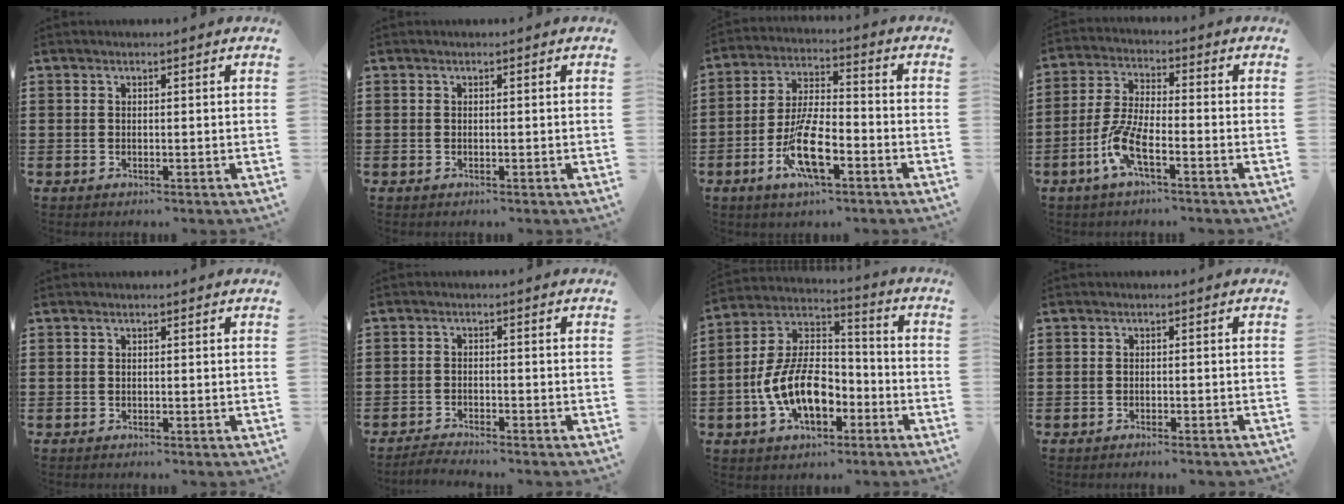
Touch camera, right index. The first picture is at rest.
{"total": 0.0}
{"total": 10.1, "force": [-4.4, 3.4, 8.4], "torque": [-0.178, -0.003, -0.081]}
{"total": 7.1, "force": [-3.6, 1.6, 5.9], "torque": [-0.152, -0.016, -0.077]}
{"total": 0.0}
{"total": 2.2, "force": [-2.2, -0.1, -0.2], "torque": [-0.002, 0.002, -0.047]}
{"total": 11.5, "force": [-4.1, 6.5, 8.6], "torque": [-0.198, 0.005, -0.078]}
{"total": 1.1, "force": [-1.0, -0.1, 0.2], "torque": [-0.005, 0.000, -0.020]}